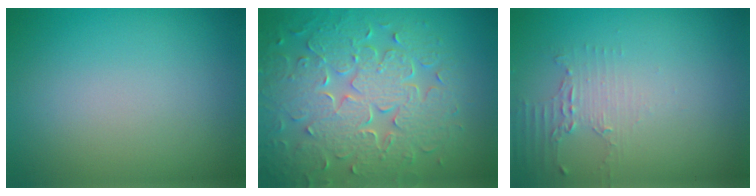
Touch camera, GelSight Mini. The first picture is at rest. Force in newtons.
{"total": 9.0, "press": 6.5, "slide": 6.3}
{"total": 2.2, "press": 1.5, "slide": 1.5}